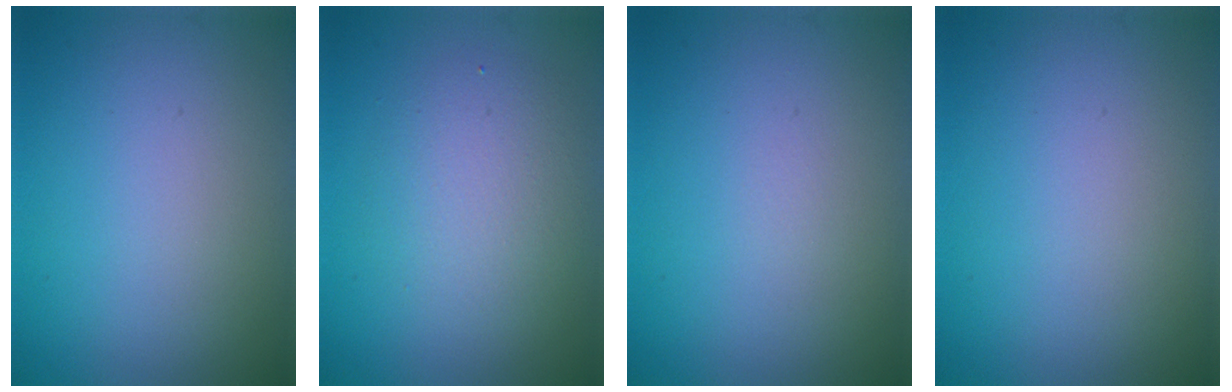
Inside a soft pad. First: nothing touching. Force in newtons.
{"total": 3.7, "press": 3.7, "slide": 0.0}
{"total": 0.0}
{"total": 0.0}